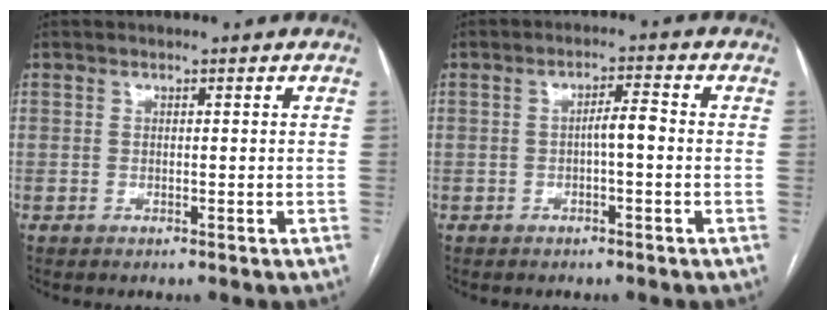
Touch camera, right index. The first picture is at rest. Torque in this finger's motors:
{"motor_torque": [0.59, -0.07, 0.28, 0.09]}